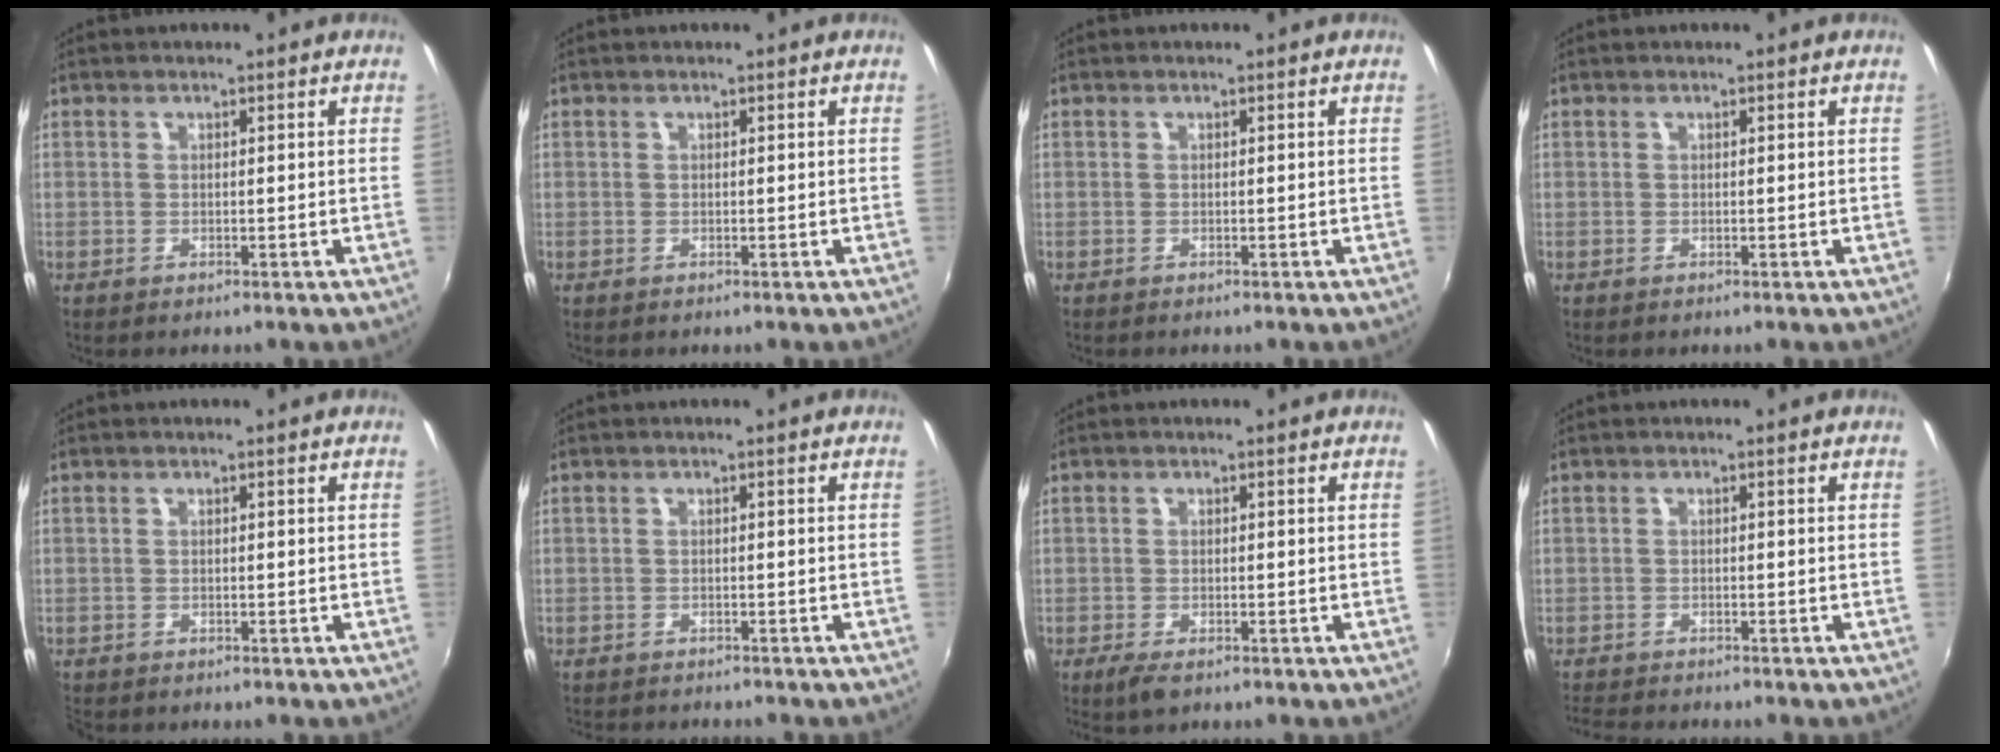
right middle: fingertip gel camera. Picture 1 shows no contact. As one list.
[{"total": 0.0}, {"total": 0.0}, {"total": 0.0}, {"total": 1.1, "force": [-1.0, 0.4, 0.2], "torque": [-0.007, -0.004, -0.019]}, {"total": 3.8, "force": [-3.6, 0.7, 1.1], "torque": [-0.031, -0.014, -0.057]}, {"total": 3.0, "force": [-2.0, 1.0, 1.9], "torque": [-0.044, -0.010, -0.038]}, {"total": 4.6, "force": [-4.4, 0.4, 1.4], "torque": [-0.044, -0.020, -0.081]}]